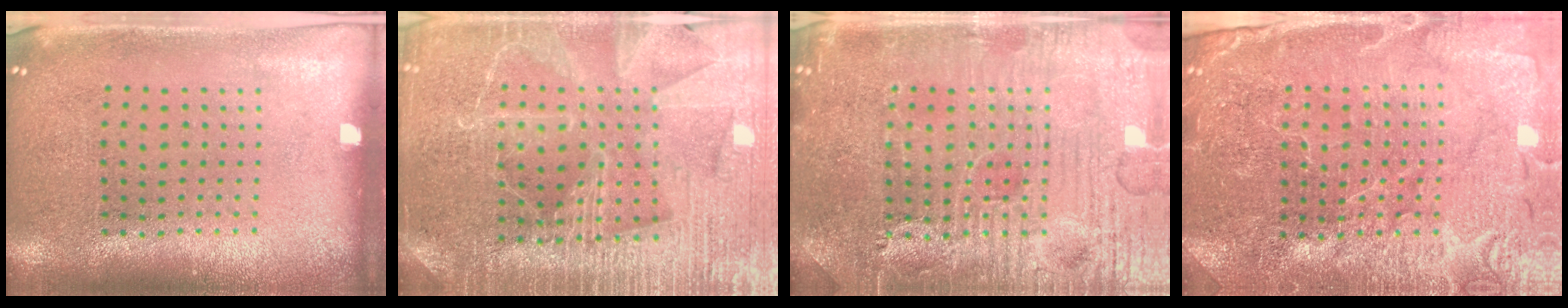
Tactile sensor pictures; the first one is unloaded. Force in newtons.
{"total": 4.2, "press": 3.9, "slide": 1.4}
{"total": 4.7, "press": 4.6, "slide": 0.8}
{"total": 4.1, "press": 3.9, "slide": 1.3}